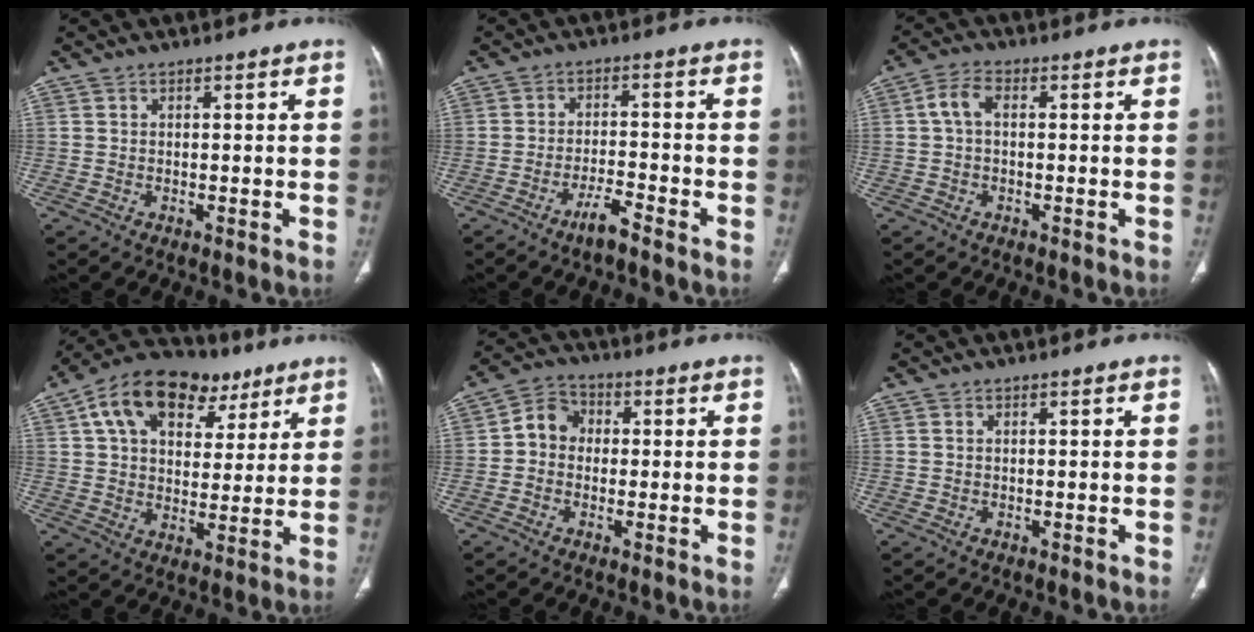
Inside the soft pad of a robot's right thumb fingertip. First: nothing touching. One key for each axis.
{"total": 4.2, "fx": -3.3, "fy": 0.3, "fz": 2.6, "tx": -0.052, "ty": 0.020, "tz": -0.063}
{"total": 4.3, "fx": 0.3, "fy": 2.5, "fz": 3.5, "tx": -0.072, "ty": 0.012, "tz": -0.001}
{"total": 19.7, "fx": 9.5, "fy": 12.4, "fz": 12.0, "tx": -0.162, "ty": 0.009, "tz": 0.150}
{"total": 5.7, "fx": -0.3, "fy": 5.0, "fz": 2.8, "tx": -0.028, "ty": 0.020, "tz": -0.017}
{"total": 0.0}